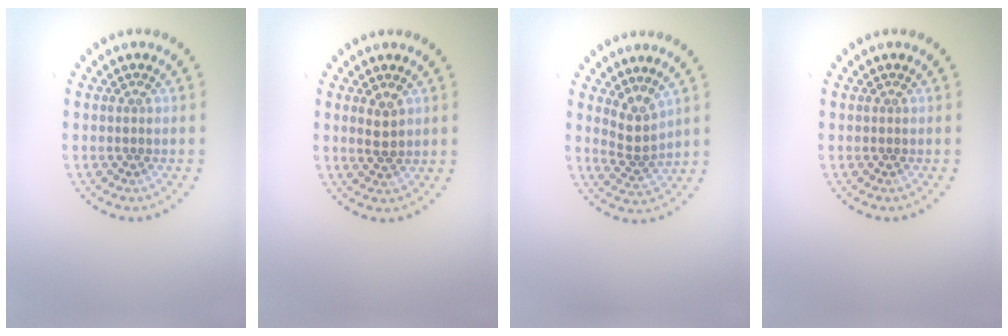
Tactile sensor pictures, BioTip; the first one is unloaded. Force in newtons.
{"total": 1.9, "press": 1.8, "slide": 0.3}
{"total": 2.5, "press": 1.8, "slide": 1.8}
{"total": 0.0}